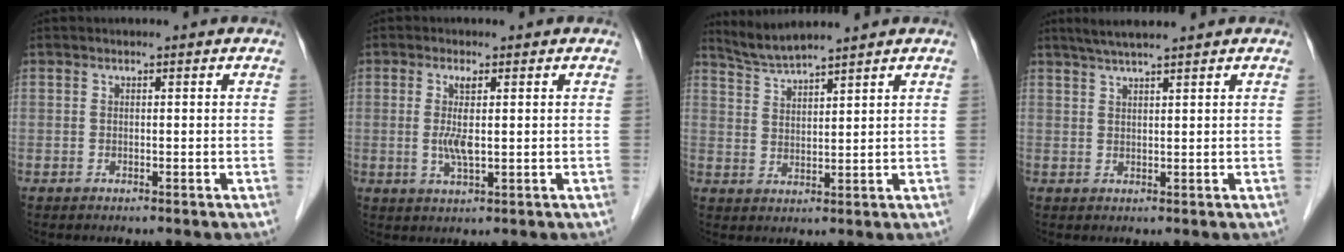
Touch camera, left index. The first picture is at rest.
{"total": 3.8, "force": [0.2, 0.4, 3.8], "torque": [-0.083, -0.005, 0.006]}
{"total": 5.0, "force": [4.7, -1.0, 1.2], "torque": [-0.034, 0.007, 0.098]}
{"total": 4.8, "force": [4.0, -0.4, 2.6], "torque": [-0.047, 0.020, 0.073]}